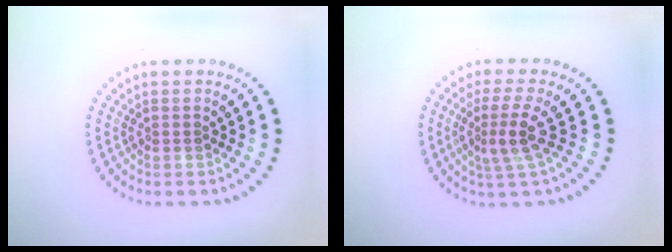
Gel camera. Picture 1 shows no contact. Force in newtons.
{"total": 3.1, "press": 2.4, "slide": 2.0}